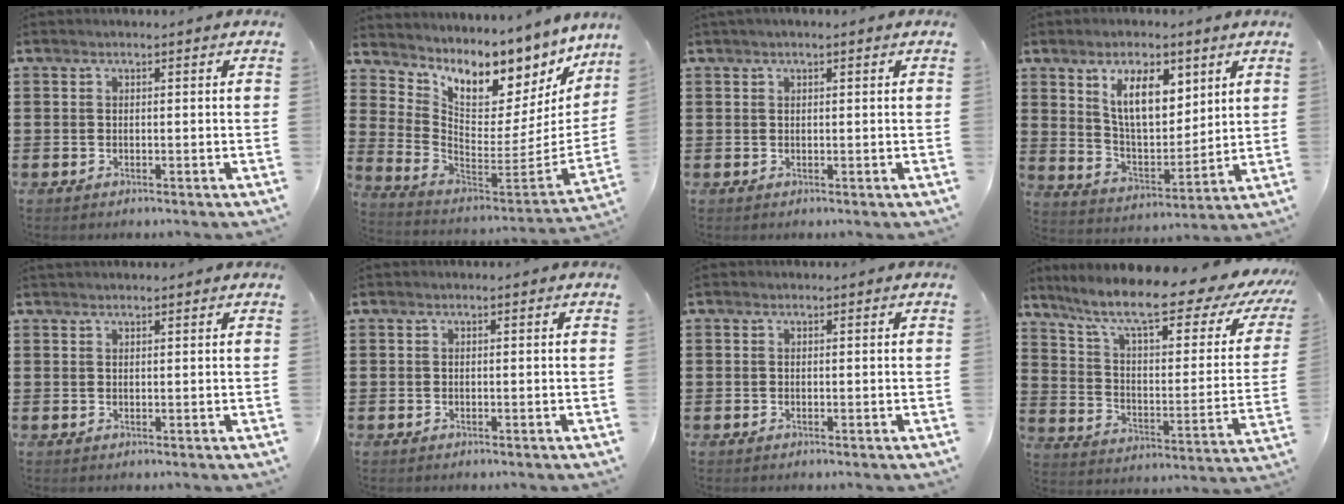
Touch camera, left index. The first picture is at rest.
{"total": 8.5, "force": [7.4, 2.8, 3.0], "torque": [-0.088, -0.072, 0.125]}
{"total": 0.8, "force": [0.4, 0.2, 0.6], "torque": [-0.012, 0.002, 0.007]}
{"total": 10.0, "force": [5.6, 4.6, 6.8], "torque": [-0.128, -0.007, 0.099]}
{"total": 0.9, "force": [0.9, 0.1, 0.2], "torque": [-0.006, 0.000, 0.017]}
{"total": 0.0}
{"total": 0.0}
{"total": 12.4, "force": [9.1, 1.6, 8.3], "torque": [-0.176, -0.057, 0.146]}